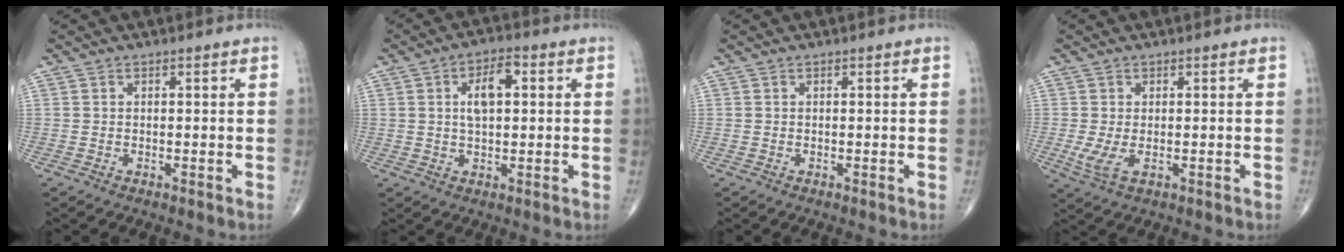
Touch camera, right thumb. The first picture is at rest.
{"total": 6.5, "force": [1.4, 3.2, 5.6], "torque": [-0.091, 0.009, 0.020]}
{"total": 0.0}
{"total": 3.9, "force": [-0.7, 2.0, 3.3], "torque": [-0.078, -0.010, -0.009]}